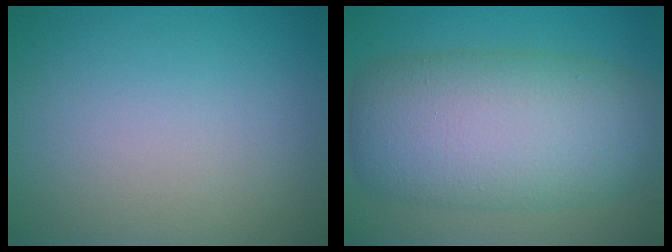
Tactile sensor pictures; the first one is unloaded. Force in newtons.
{"total": 11.0, "press": 11.0, "slide": 0.4}